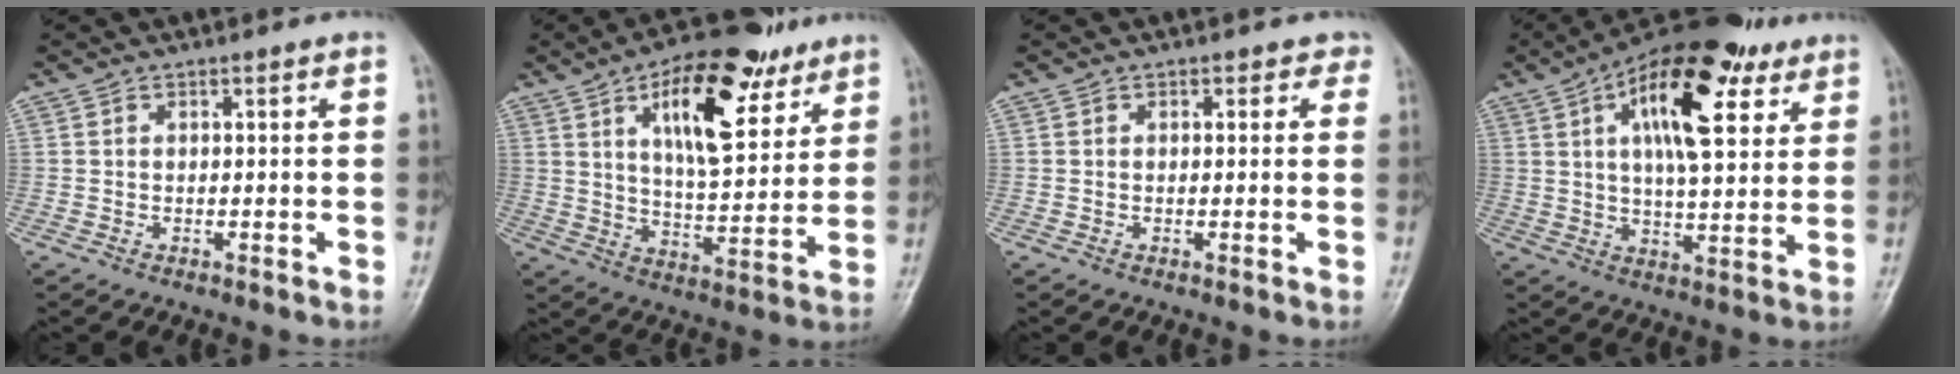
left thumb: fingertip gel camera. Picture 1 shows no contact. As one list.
[{"total": 19.0, "force": [9.6, 8.2, 14.1], "torque": [-0.175, -0.032, 0.153]}, {"total": 2.0, "force": [1.0, 1.6, 0.7], "torque": [0.022, 0.000, 0.002]}, {"total": 20.6, "force": [9.1, 8.7, 16.3], "torque": [-0.225, -0.013, 0.138]}]